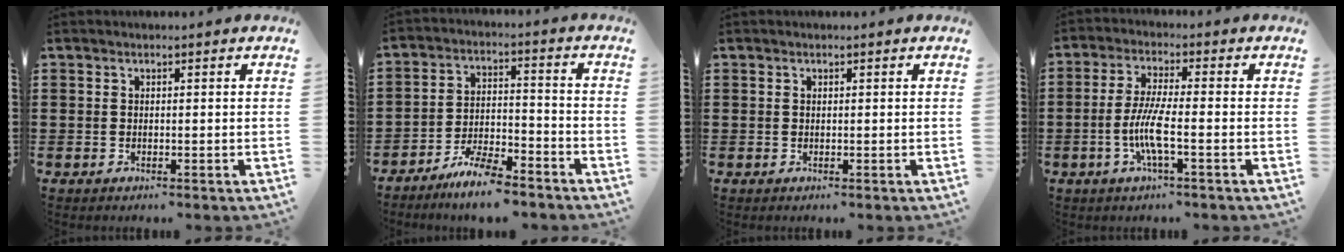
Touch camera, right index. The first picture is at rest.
{"total": 6.6, "force": [-6.1, 0.4, 2.5], "torque": [-0.054, 0.002, -0.116]}
{"total": 0.0}
{"total": 6.7, "force": [-2.0, 1.0, 6.4], "torque": [-0.143, -0.014, -0.046]}